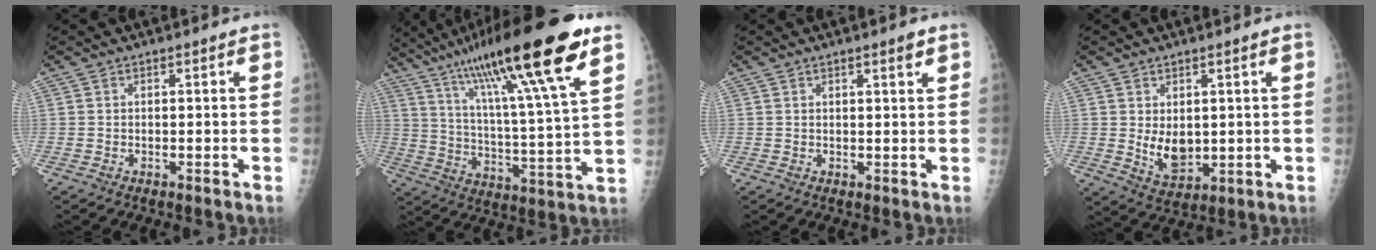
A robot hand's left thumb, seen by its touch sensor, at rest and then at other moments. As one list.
[{"total": 24.9, "force": [14.7, 2.5, 20.0], "torque": [-0.329, -0.037, 0.243]}, {"total": 1.9, "force": [1.2, 0.2, 1.4], "torque": [-0.019, -0.007, 0.019]}, {"total": 6.3, "force": [0.8, 3.8, 5.0], "torque": [-0.064, -0.018, 0.031]}]